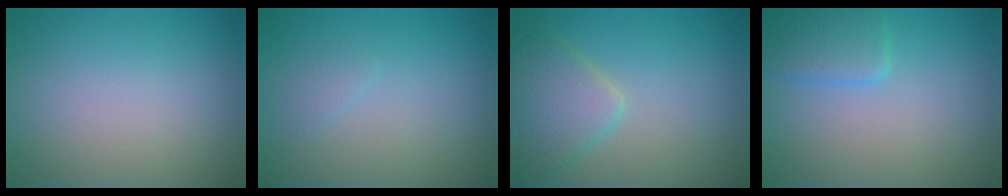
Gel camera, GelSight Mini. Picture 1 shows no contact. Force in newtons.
{"total": 0.7, "press": 0.7, "slide": 0.1}
{"total": 3.8, "press": 3.8, "slide": 0.3}
{"total": 2.6, "press": 2.5, "slide": 0.3}